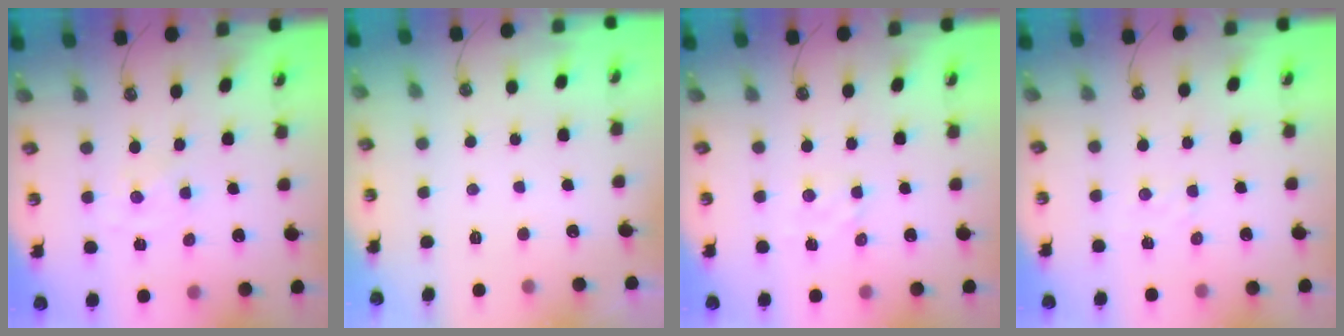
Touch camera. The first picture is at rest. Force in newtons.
{"total": 0.0}
{"total": 2.5, "press": 2.4, "slide": 0.4}
{"total": 2.9, "press": 2.9, "slide": 0.5}